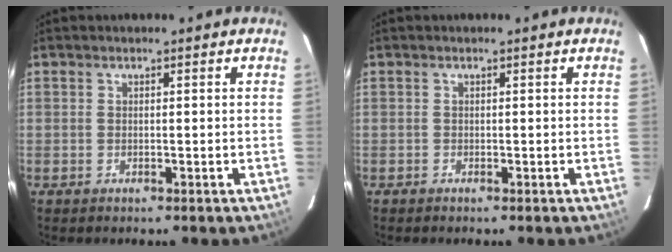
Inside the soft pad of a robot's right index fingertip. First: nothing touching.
{"total": 0.0}